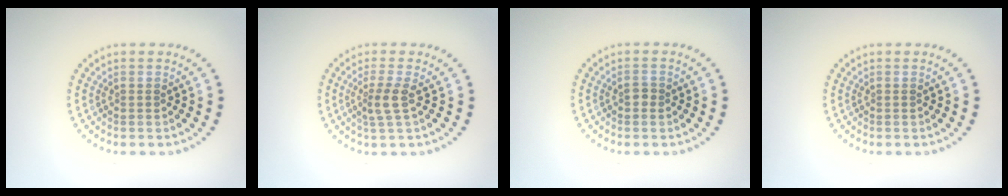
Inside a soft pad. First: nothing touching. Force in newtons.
{"total": 2.0, "press": 1.5, "slide": 1.3}
{"total": 0.8, "press": 0.8, "slide": 0.1}
{"total": 0.0}